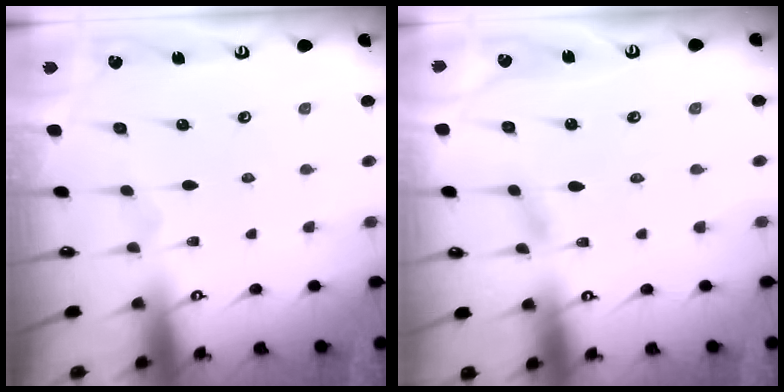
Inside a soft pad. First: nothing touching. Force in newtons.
{"total": 1.8, "press": 1.8, "slide": 0.2}